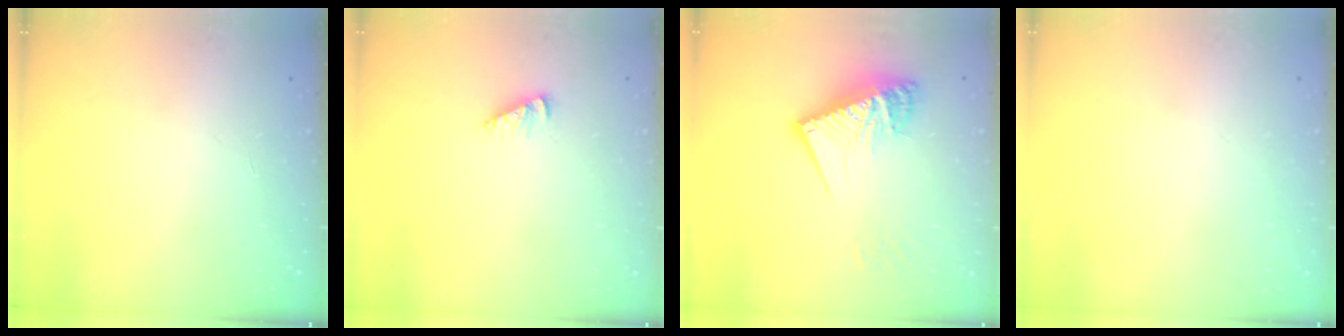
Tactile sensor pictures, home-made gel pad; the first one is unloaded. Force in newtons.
{"total": 3.6, "press": 3.6, "slide": 0.0}
{"total": 15.9, "press": 15.8, "slide": 1.7}
{"total": 0.0}